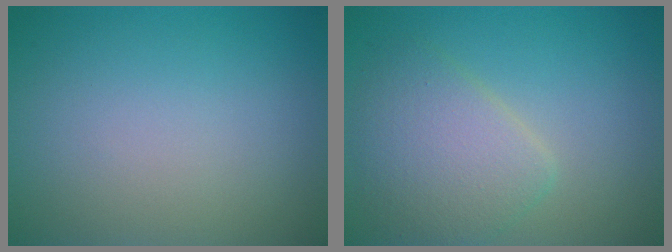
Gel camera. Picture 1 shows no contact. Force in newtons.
{"total": 4.5, "press": 4.5, "slide": 0.2}